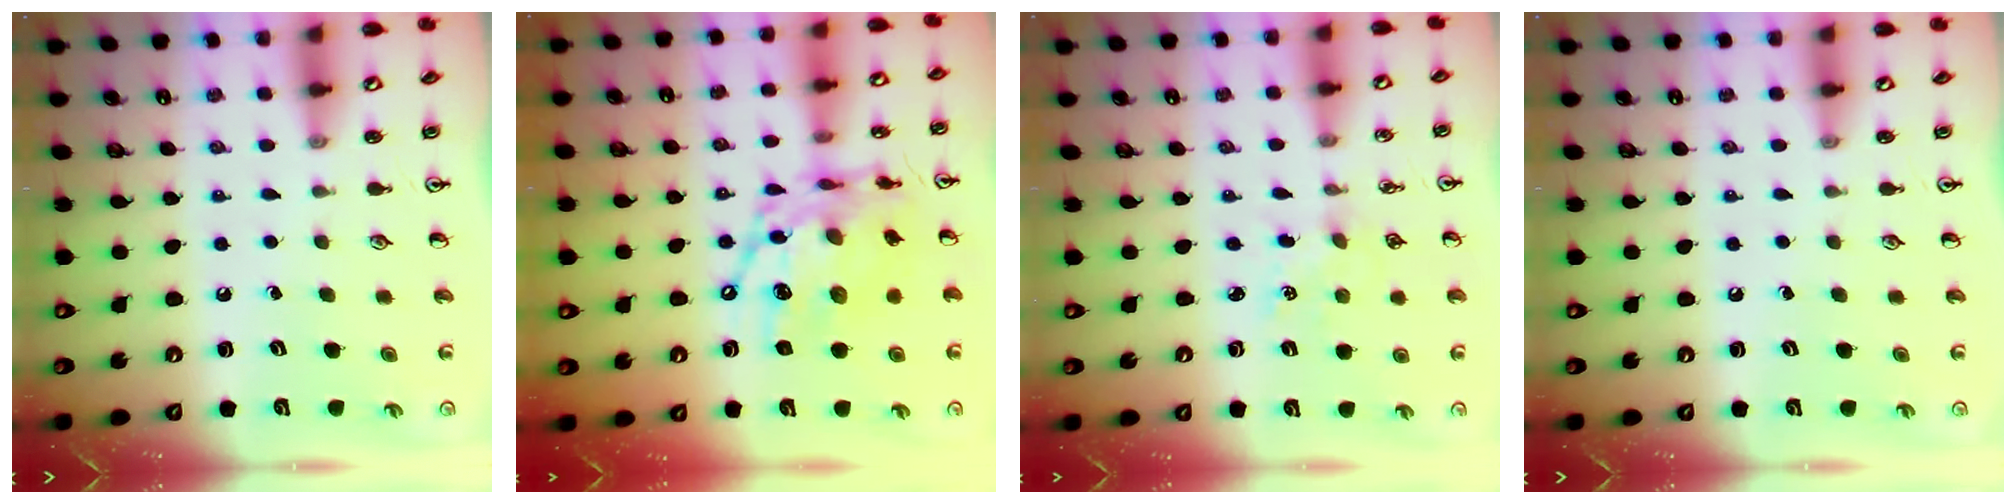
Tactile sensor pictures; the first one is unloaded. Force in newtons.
{"total": 16.2, "press": 16.2, "slide": 1.4}
{"total": 4.3, "press": 4.3, "slide": 0.5}
{"total": 0.0}